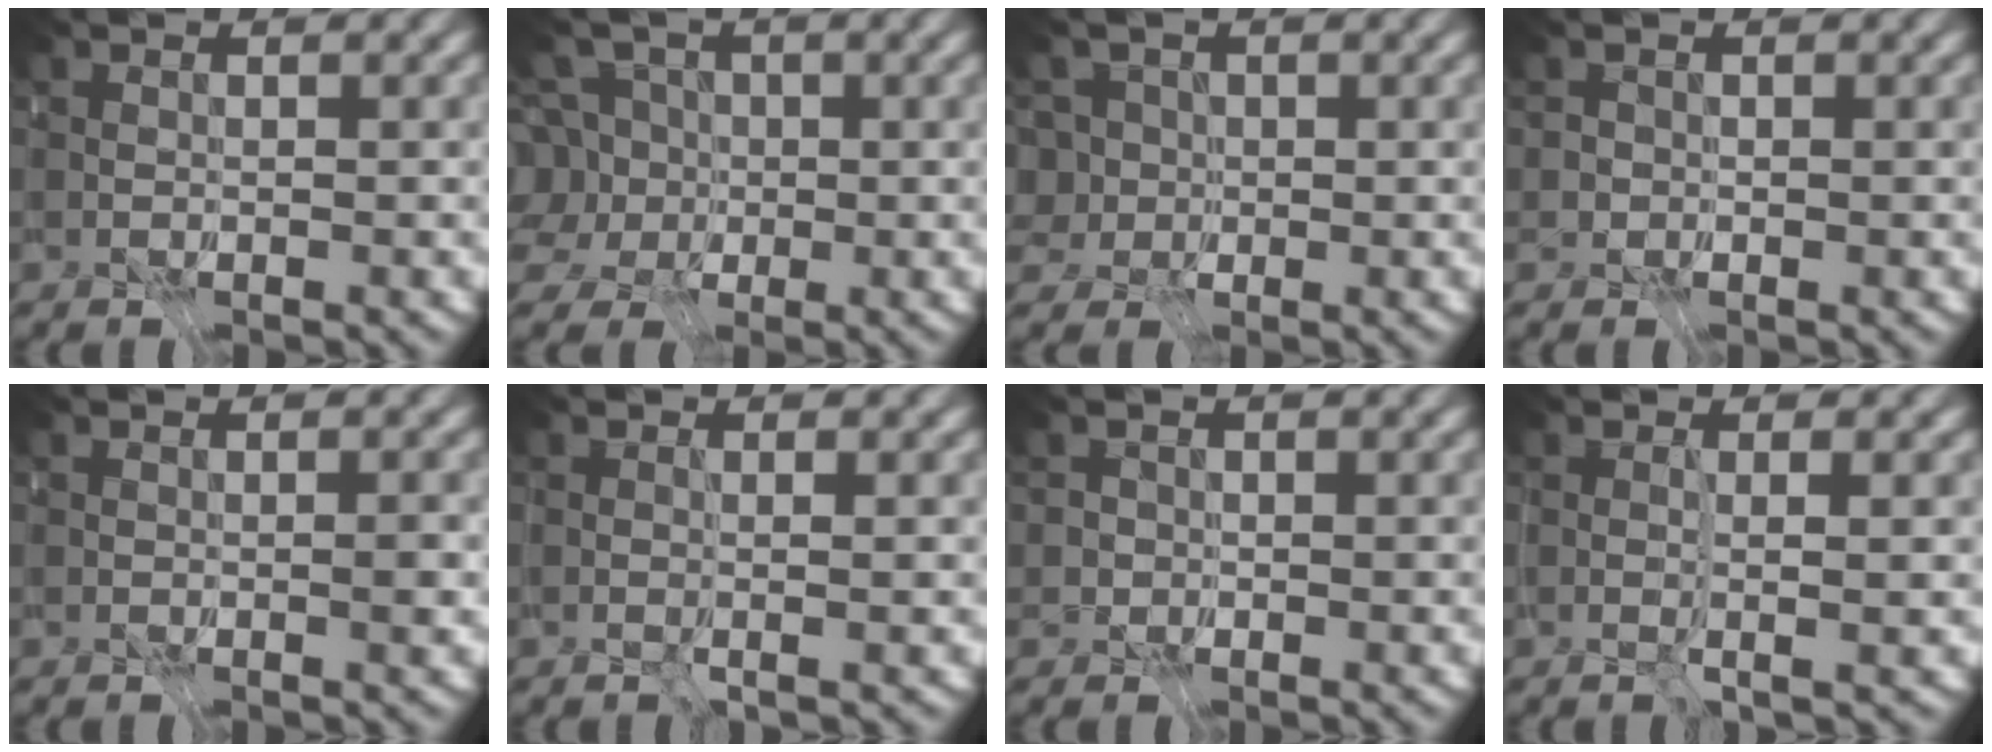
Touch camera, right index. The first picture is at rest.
{"total": 6.5, "force": [1.6, 5.3, 3.4], "torque": [-0.058, 0.020, -0.014]}
{"total": 3.8, "force": [0.5, 3.2, 2.0], "torque": [-0.031, 0.005, -0.030]}
{"total": 0.6, "force": [-0.2, 0.0, -0.6], "torque": [0.015, -0.003, -0.004]}
{"total": 1.0, "force": [-0.8, 0.0, 0.6], "torque": [0.016, -0.005, -0.014]}
{"total": 1.2, "force": [-0.5, -1.1, 0.1], "torque": [0.020, -0.013, -0.007]}
{"total": 0.5, "force": [0.0, 0.4, -0.4], "torque": [0.013, -0.001, -0.005]}
{"total": 1.8, "force": [-0.6, -1.4, 1.0], "torque": [0.004, -0.019, -0.002]}